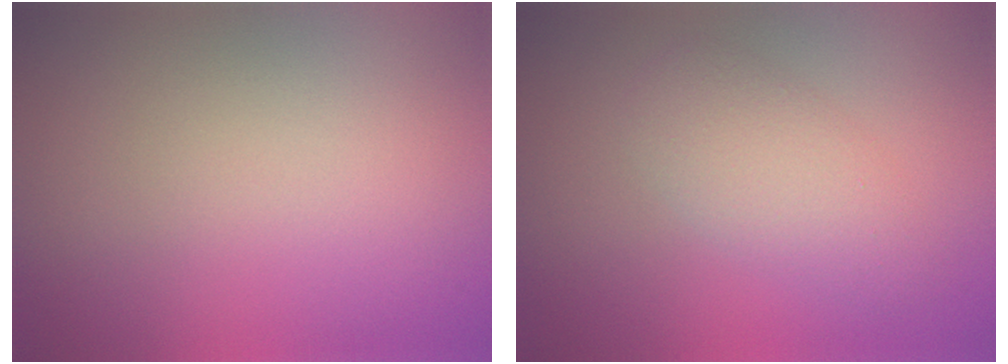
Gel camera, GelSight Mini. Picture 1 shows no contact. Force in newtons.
{"total": 3.3, "press": 3.3, "slide": 0.1}